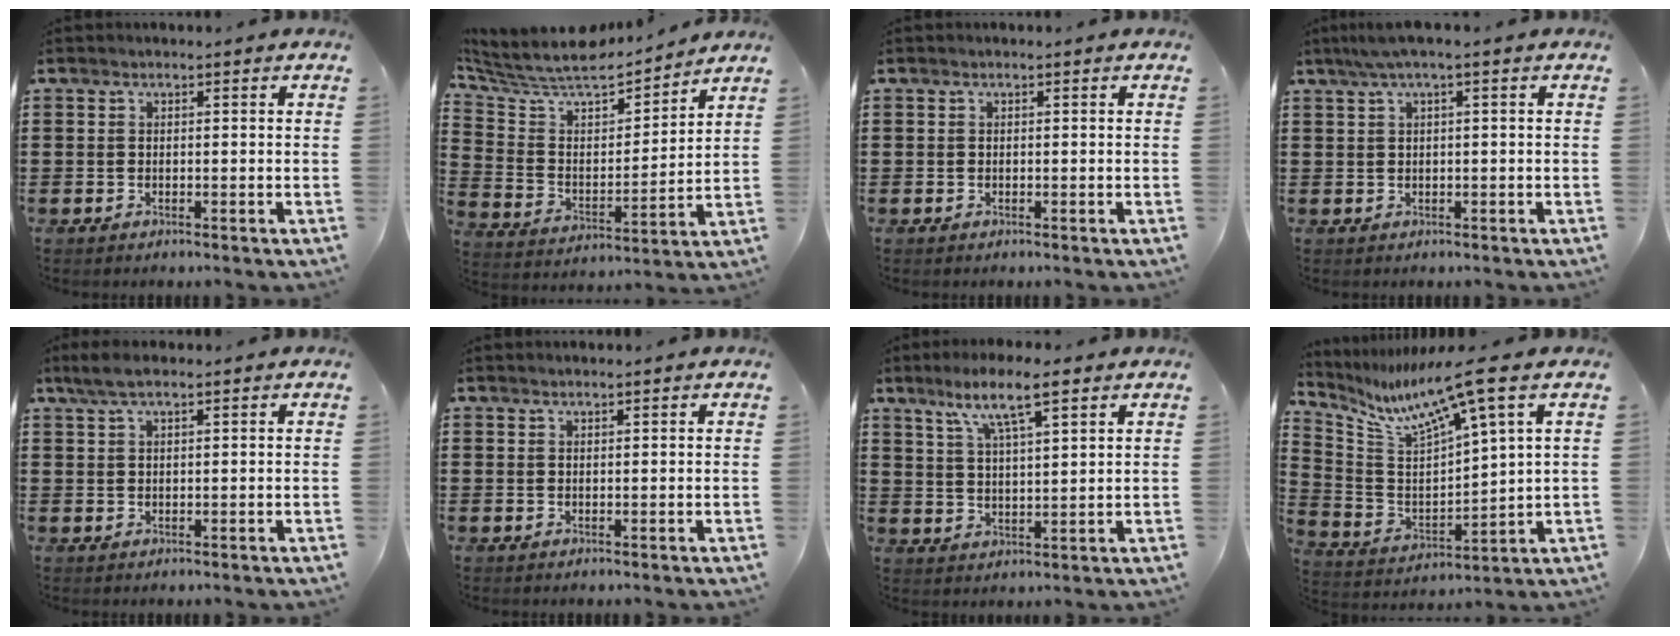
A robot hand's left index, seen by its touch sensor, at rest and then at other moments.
{"total": 8.3, "force": [7.7, 1.8, 2.6], "torque": [-0.089, -0.056, 0.130]}
{"total": 0.0}
{"total": 2.0, "force": [0.2, 0.0, 2.0], "torque": [-0.034, -0.001, 0.003]}
{"total": 3.3, "force": [2.1, 0.8, 2.5], "torque": [-0.050, 0.003, 0.038]}
{"total": 0.7, "force": [0.7, 0.0, 0.3], "torque": [-0.006, -0.001, 0.013]}
{"total": 7.8, "force": [5.3, 1.2, 5.6], "torque": [-0.122, -0.006, 0.092]}
{"total": 10.0, "force": [7.1, 0.5, 7.0], "torque": [-0.164, -0.043, 0.111]}